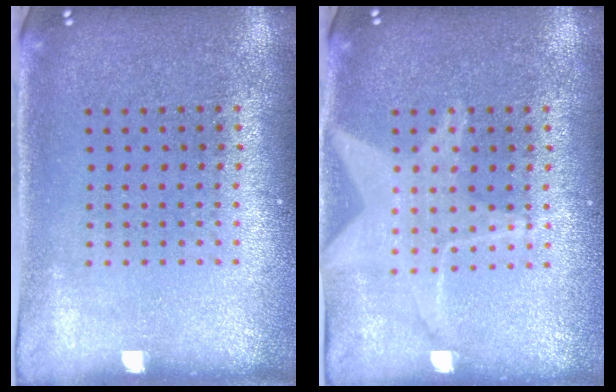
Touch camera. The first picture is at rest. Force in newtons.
{"total": 2.7, "press": 2.7, "slide": 0.4}